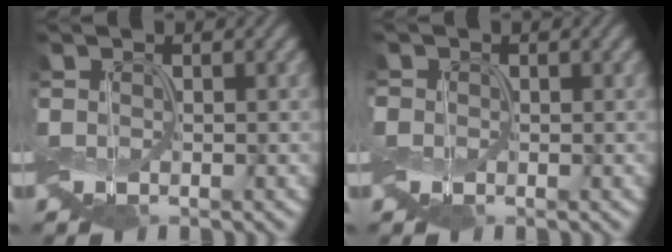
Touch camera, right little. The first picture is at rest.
{"total": 0.6, "force": [-0.1, 0.5, -0.1], "torque": [0.002, 0.002, -0.005]}